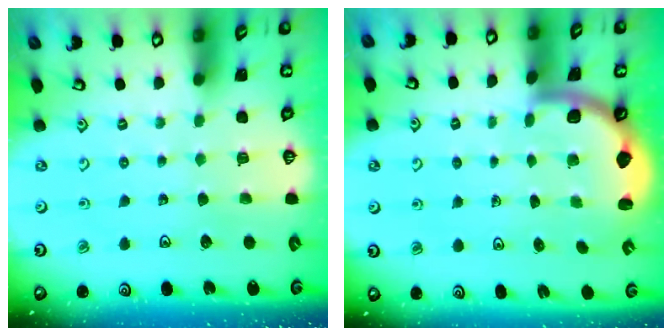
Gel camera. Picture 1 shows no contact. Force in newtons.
{"total": 1.6, "press": 1.6, "slide": 0.1}